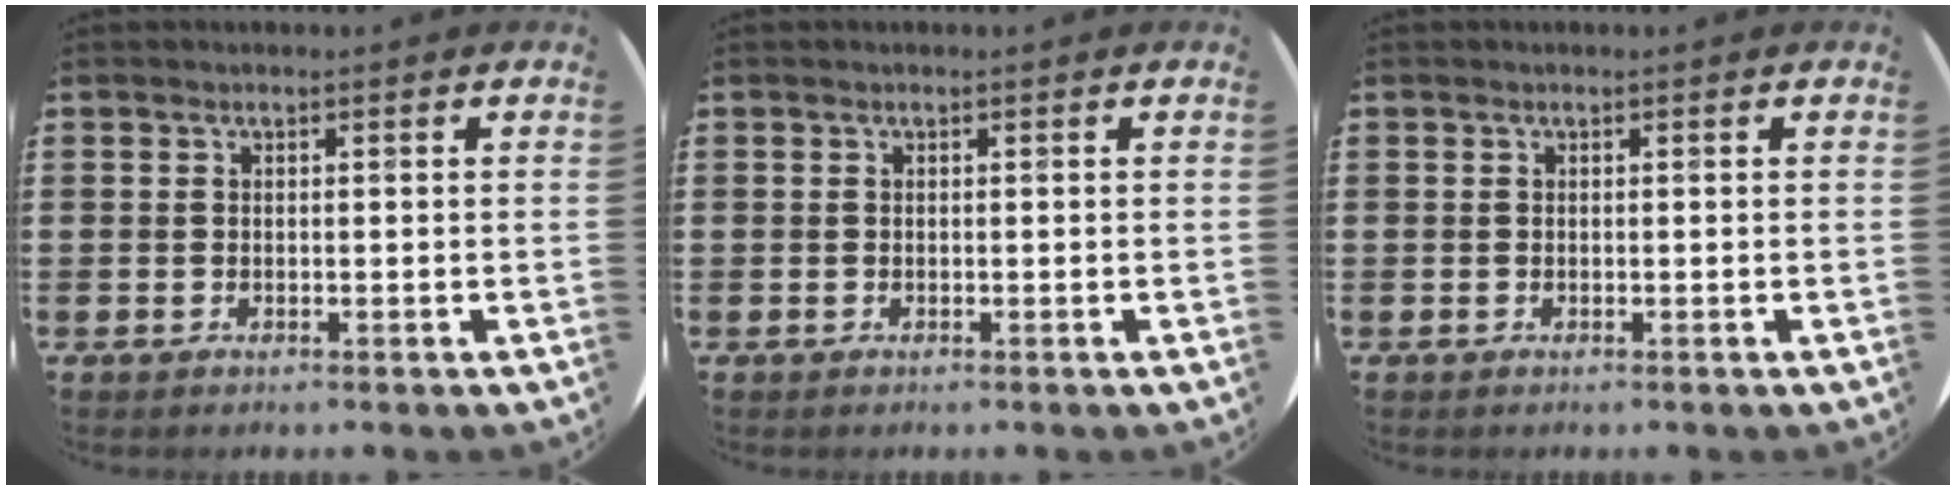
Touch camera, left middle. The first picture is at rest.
{"total": 0.0}
{"total": 0.0}